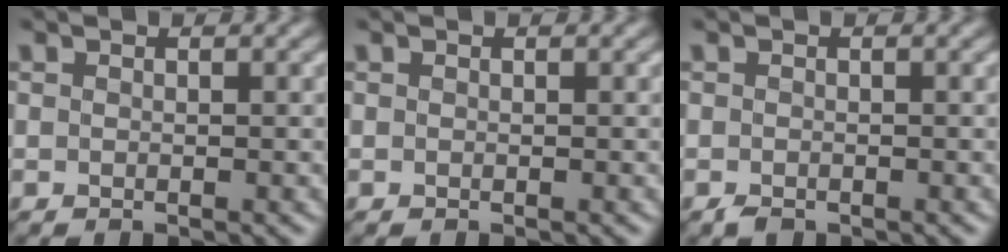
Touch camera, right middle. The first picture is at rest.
{"total": 0.0}
{"total": 0.8, "force": [-0.6, 0.3, 0.3], "torque": [-0.009, -0.002, -0.014]}